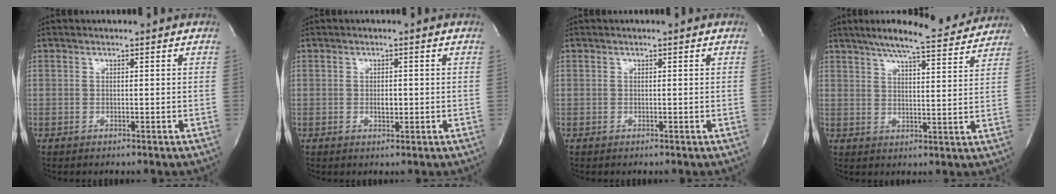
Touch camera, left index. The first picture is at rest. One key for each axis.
{"total": 1.6, "fx": -0.2, "fy": 0.8, "fz": 1.4, "tx": -0.026, "ty": -0.002, "tz": -0.002}
{"total": 0.0}
{"total": 13.1, "fx": 11.7, "fy": 1.0, "fz": 5.9, "tx": -0.094, "ty": 0.002, "tz": 0.157}